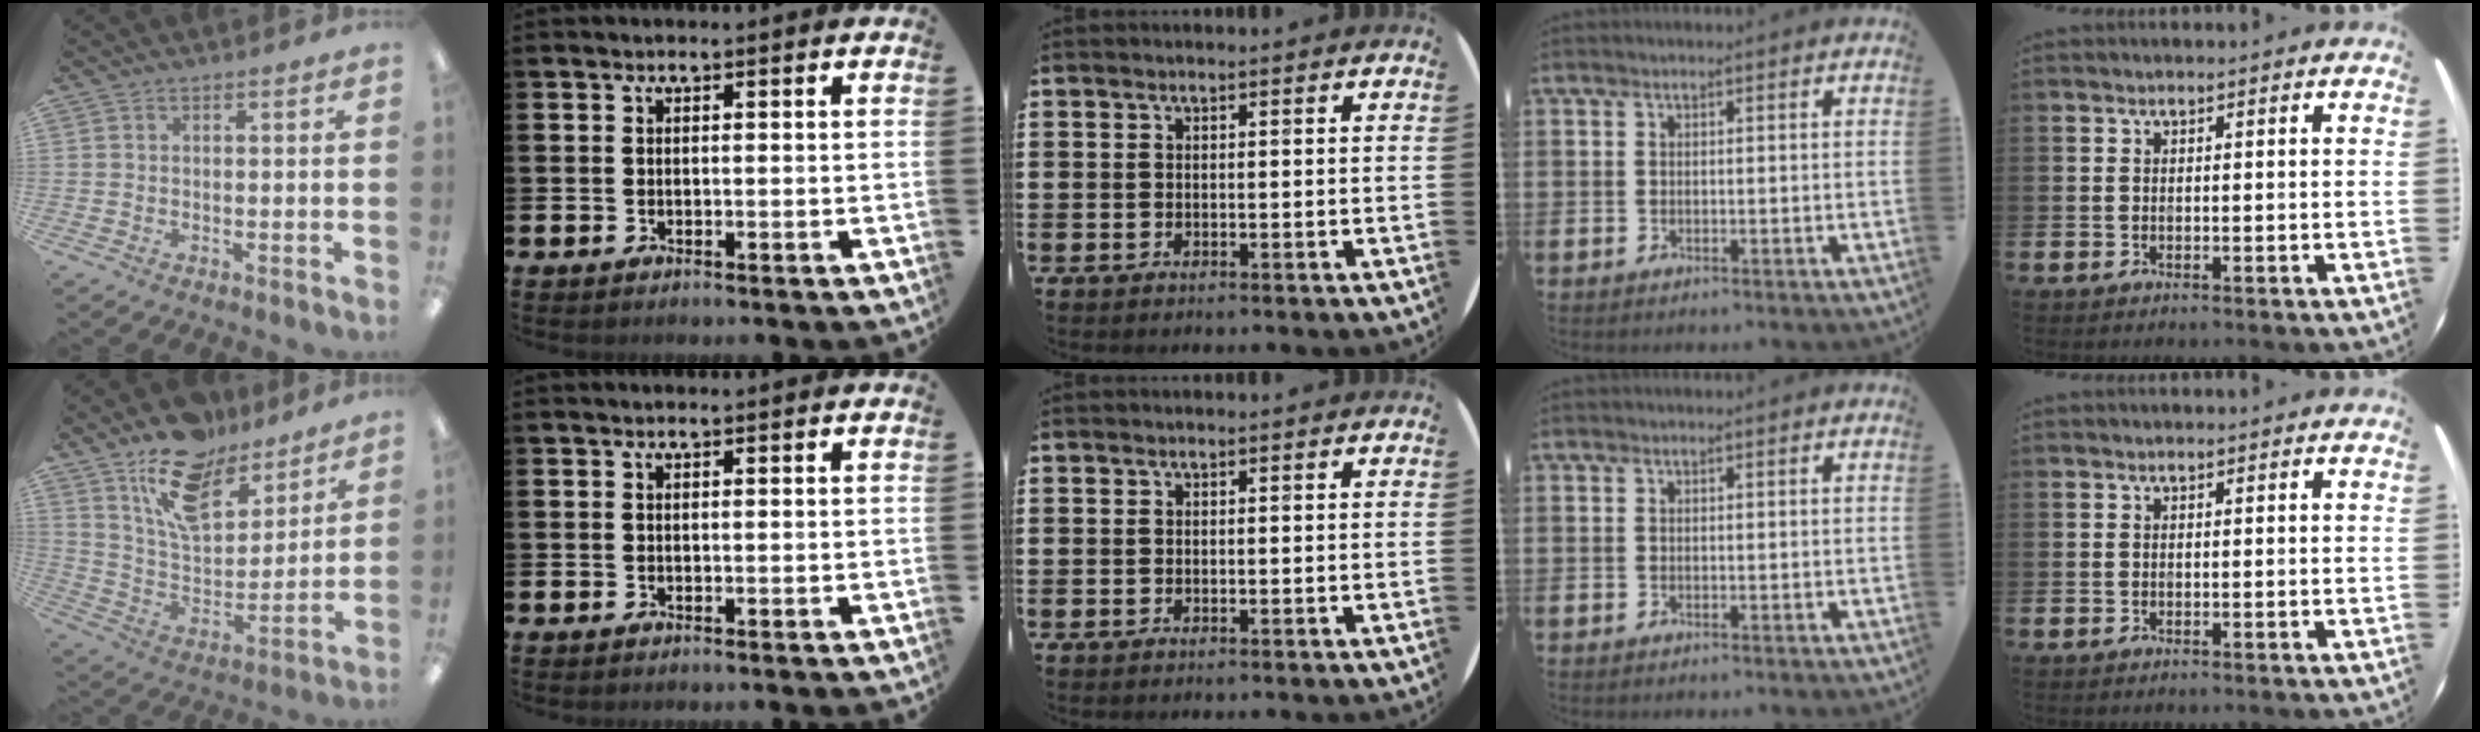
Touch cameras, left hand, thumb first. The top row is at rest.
{"thumb": {"total": 15.9, "force": [12.2, 7.2, 7.3], "torque": [-0.135, -0.068, 0.220]}}